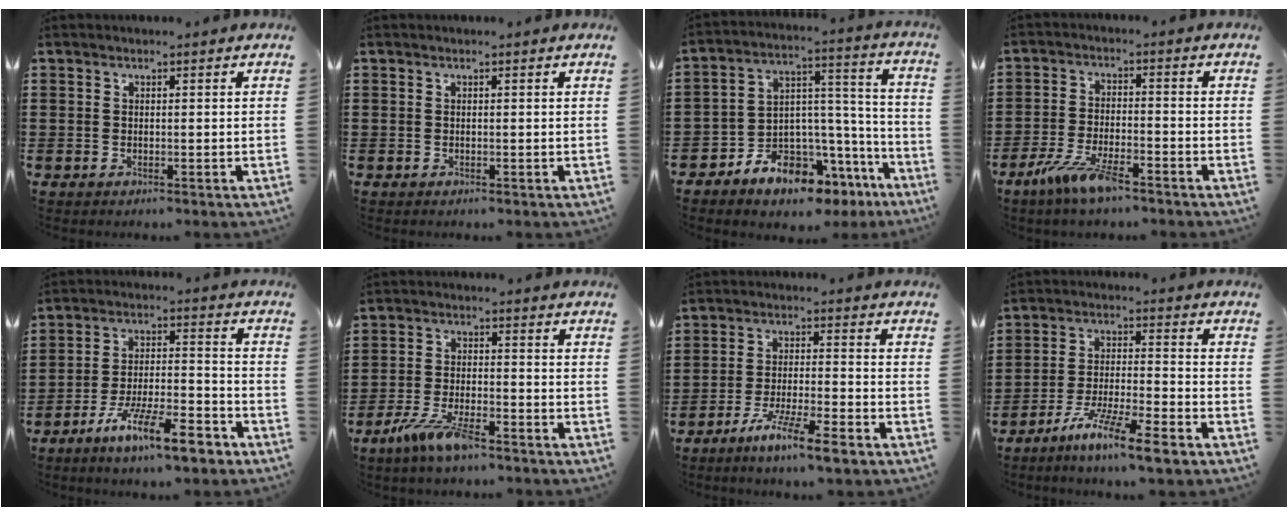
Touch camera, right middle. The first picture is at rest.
{"total": 0.0}
{"total": 7.3, "force": [-6.5, 3.2, 1.0], "torque": [-0.019, 0.012, -0.120]}
{"total": 7.0, "force": [-4.7, 1.2, 5.1], "torque": [-0.114, -0.013, -0.089]}
{"total": 11.3, "force": [-8.0, 2.3, 7.6], "torque": [-0.135, 0.020, -0.150]}
{"total": 6.6, "force": [-4.6, 1.2, 4.6], "torque": [-0.107, -0.013, -0.087]}
{"total": 6.7, "force": [-5.2, 0.1, 4.2], "torque": [-0.087, -0.007, -0.098]}
{"total": 8.6, "force": [-6.7, 0.1, 5.3], "torque": [-0.110, -0.006, -0.131]}